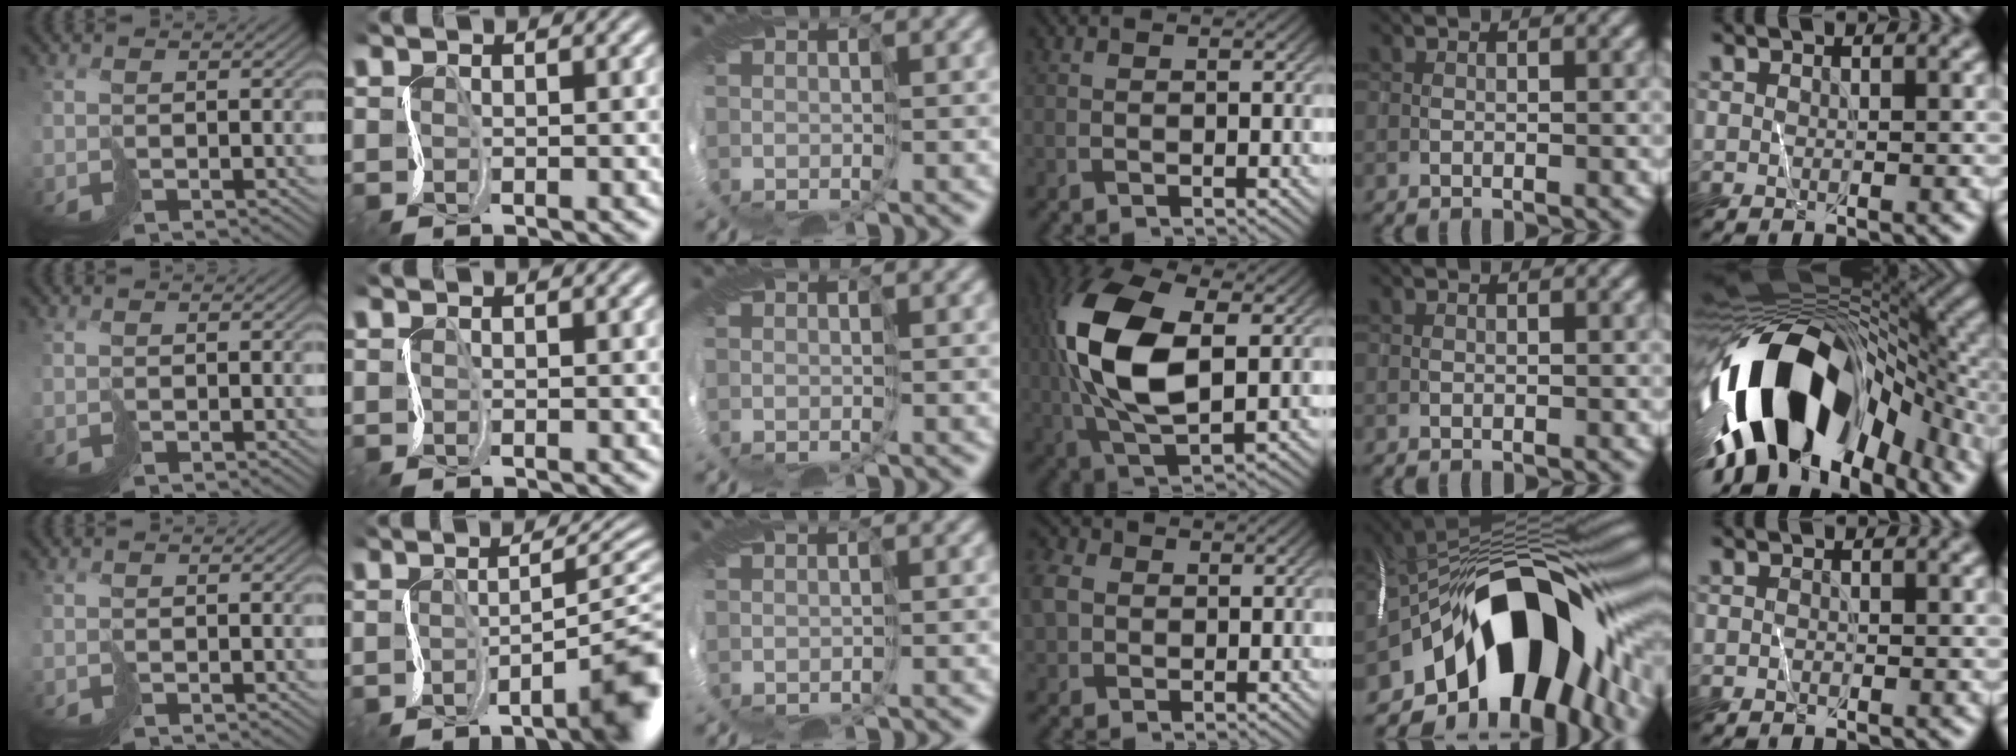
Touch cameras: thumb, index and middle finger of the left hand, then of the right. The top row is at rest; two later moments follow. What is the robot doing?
{"motion": "cut", "object": "receipt paper"}